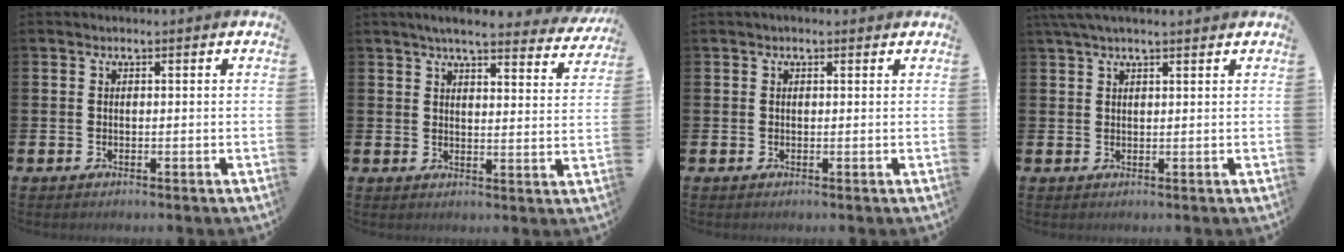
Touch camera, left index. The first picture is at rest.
{"total": 5.0, "force": [4.5, 0.6, 1.9], "torque": [-0.040, -0.028, 0.074]}
{"total": 0.8, "force": [0.5, 0.5, 0.3], "torque": [-0.003, 0.005, 0.007]}
{"total": 3.0, "force": [2.5, 0.4, 1.7], "torque": [-0.036, 0.000, 0.045]}